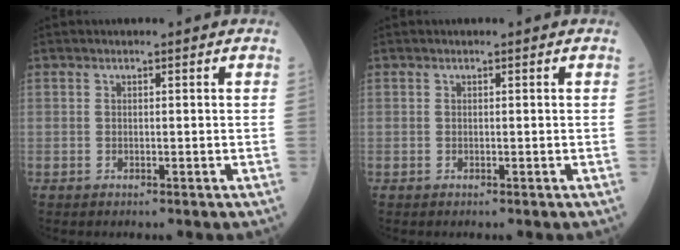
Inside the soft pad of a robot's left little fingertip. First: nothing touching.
{"total": 0.0}